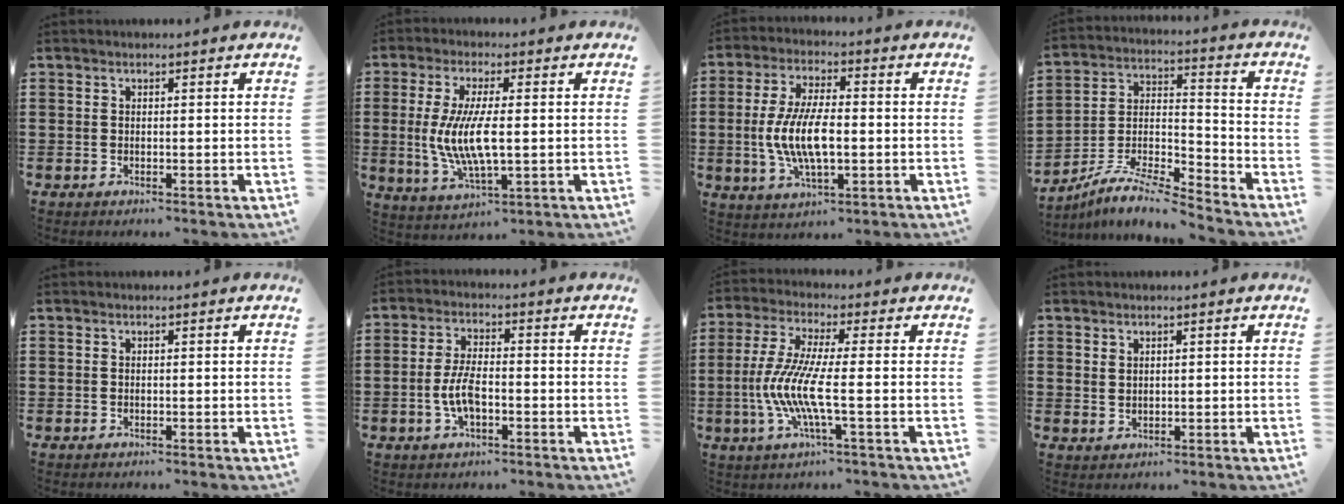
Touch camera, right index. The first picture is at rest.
{"total": 8.7, "force": [-0.1, 2.7, 8.3], "torque": [-0.177, -0.009, -0.008]}
{"total": 9.7, "force": [-1.2, 3.8, 8.8], "torque": [-0.194, -0.007, -0.028]}
{"total": 8.5, "force": [-7.9, 0.7, 2.9], "torque": [-0.060, 0.007, -0.159]}
{"total": 0.0}
{"total": 5.6, "force": [-1.3, 2.4, 4.9], "torque": [-0.113, -0.001, -0.030]}
{"total": 9.1, "force": [-2.2, 0.9, 8.8], "torque": [-0.208, -0.025, -0.055]}
{"total": 1.4, "force": [1.2, 0.7, 0.2], "torque": [-0.006, 0.002, 0.024]}